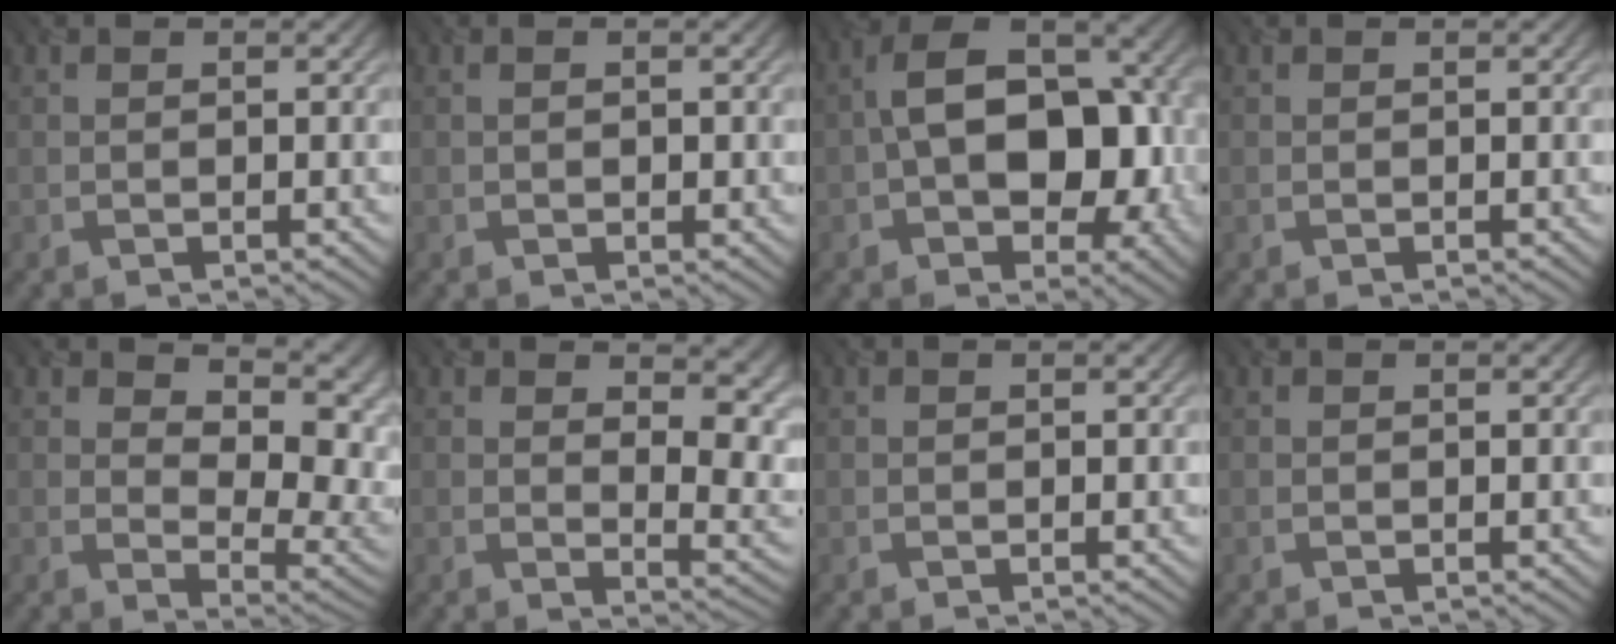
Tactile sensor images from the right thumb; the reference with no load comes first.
{"total": 0.9, "force": [0.0, 0.5, 0.7], "torque": [-0.013, 0.000, 0.002]}
{"total": 13.6, "force": [-1.3, 8.4, 10.7], "torque": [-0.159, 0.012, -0.021]}
{"total": 0.0}
{"total": 9.7, "force": [4.5, 4.7, 7.1], "torque": [-0.115, -0.004, 0.067]}
{"total": 10.3, "force": [3.8, 5.2, 8.1], "torque": [-0.101, -0.011, 0.069]}
{"total": 0.0}
{"total": 0.0}